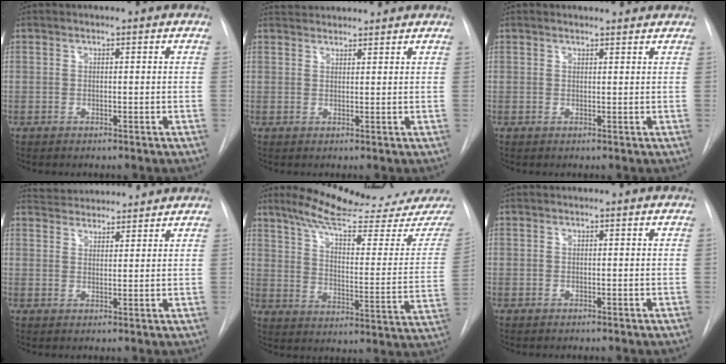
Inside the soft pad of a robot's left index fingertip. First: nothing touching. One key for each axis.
{"total": 5.0, "fx": 4.9, "fy": 0.7, "fz": 0.7, "tx": -0.013, "ty": 0.037, "tz": 0.072}
{"total": 3.5, "fx": 3.4, "fy": 0.8, "fz": 0.7, "tx": -0.011, "ty": 0.014, "tz": 0.038}
{"total": 9.3, "fx": 8.9, "fy": 1.8, "fz": 1.9, "tx": -0.028, "ty": 0.026, "tz": 0.129}
{"total": 21.3, "fx": 19.2, "fy": 0.3, "fz": 9.4, "tx": -0.136, "ty": -0.069, "tz": 0.260}
{"total": 0.0}